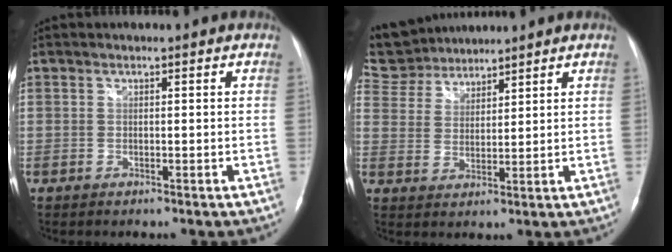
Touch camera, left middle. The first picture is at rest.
{"total": 10.5, "force": [9.7, 3.5, 1.6], "torque": [-0.049, 0.028, 0.197]}